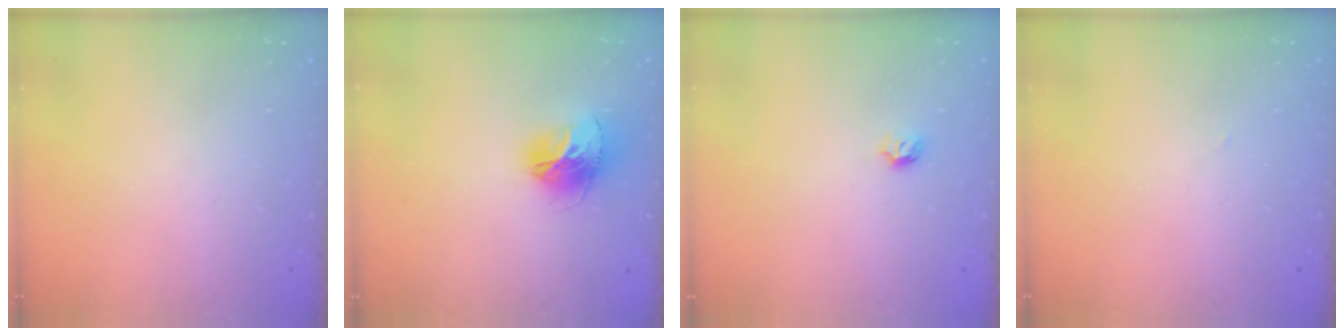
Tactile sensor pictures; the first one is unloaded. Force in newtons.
{"total": 14.1, "press": 14.0, "slide": 1.5}
{"total": 3.6, "press": 3.5, "slide": 0.8}
{"total": 1.3, "press": 1.3, "slide": 0.0}